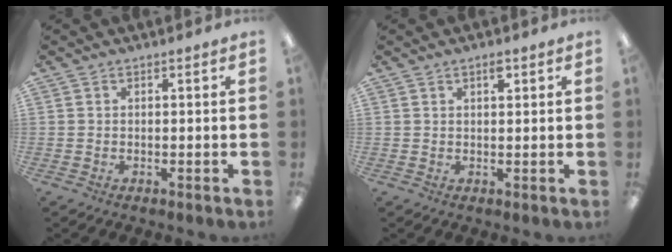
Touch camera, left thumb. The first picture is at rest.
{"total": 2.3, "force": [1.5, 0.9, 1.6], "torque": [-0.018, -0.004, 0.022]}